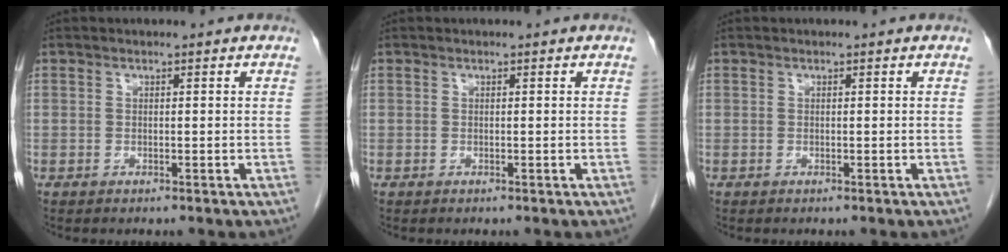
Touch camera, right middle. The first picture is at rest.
{"total": 0.0}
{"total": 0.0}